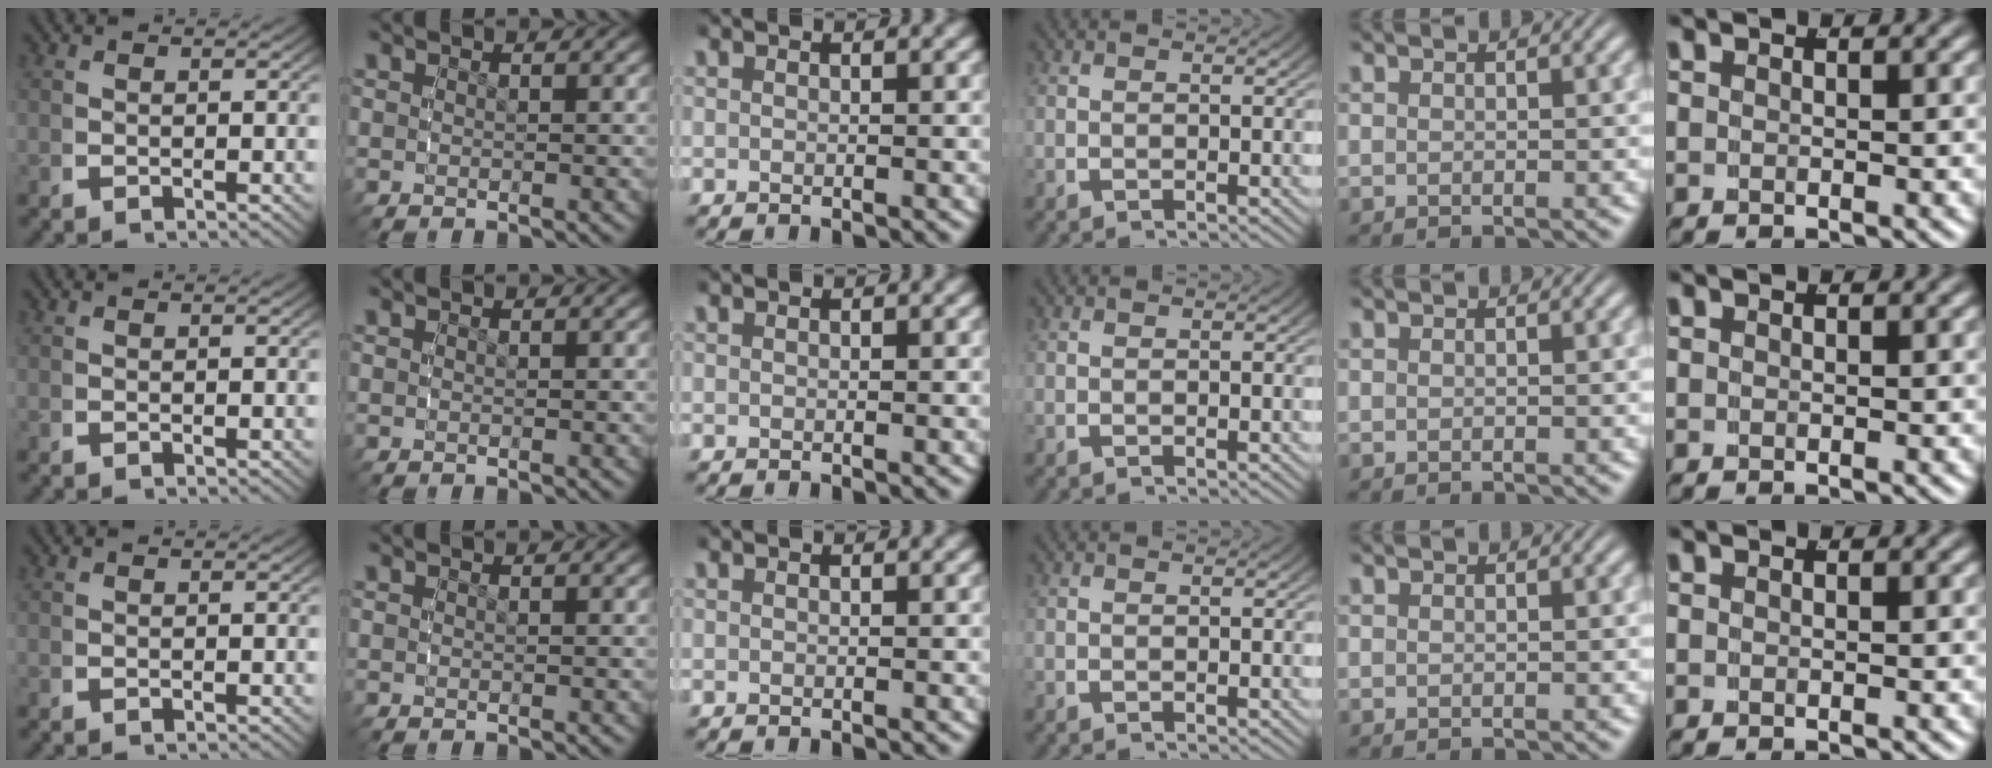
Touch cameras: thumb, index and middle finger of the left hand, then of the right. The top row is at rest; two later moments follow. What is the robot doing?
{"motion": "reach", "object": "jewelry box"}